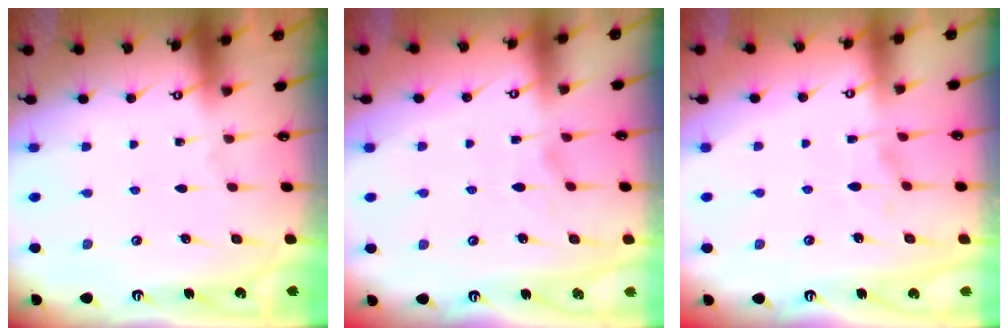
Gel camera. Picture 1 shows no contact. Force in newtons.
{"total": 2.9, "press": 2.7, "slide": 1.1}
{"total": 2.1, "press": 1.9, "slide": 0.9}